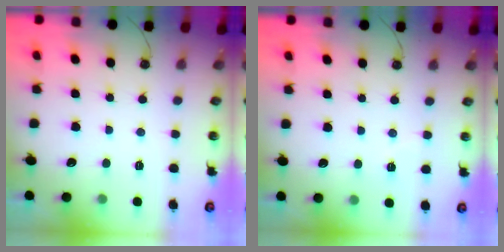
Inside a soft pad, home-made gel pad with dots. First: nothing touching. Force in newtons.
{"total": 2.6, "press": 2.5, "slide": 0.8}